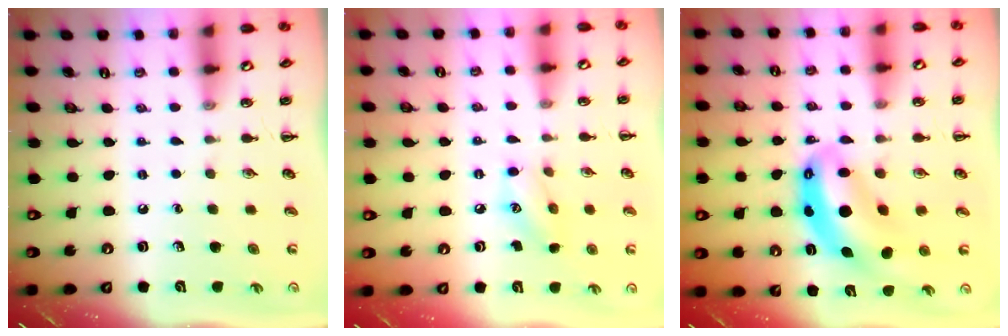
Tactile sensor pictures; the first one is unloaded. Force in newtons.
{"total": 8.2, "press": 8.2, "slide": 0.7}
{"total": 10.0, "press": 9.7, "slide": 2.6}